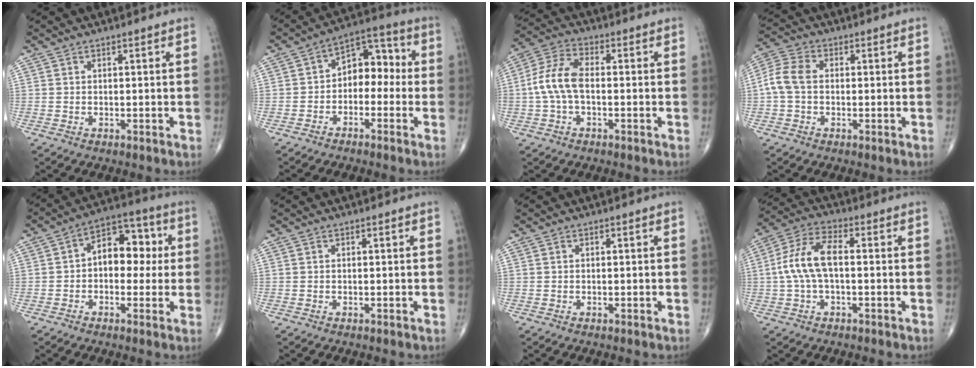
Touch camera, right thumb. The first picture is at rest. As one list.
[{"total": 8.7, "force": [-1.0, 6.0, 6.2], "torque": [-0.055, 0.045, -0.035]}, {"total": 8.7, "force": [-0.7, 4.7, 7.3], "torque": [-0.162, 0.028, -0.019]}, {"total": 6.4, "force": [-0.1, 4.5, 4.5], "torque": [-0.100, 0.020, -0.010]}, {"total": 10.6, "force": [0.7, 7.0, 7.9], "torque": [-0.075, 0.031, -0.001]}, {"total": 0.0}, {"total": 0.0}, {"total": 9.7, "force": [0.0, 4.6, 8.6], "torque": [-0.187, 0.031, -0.003]}]